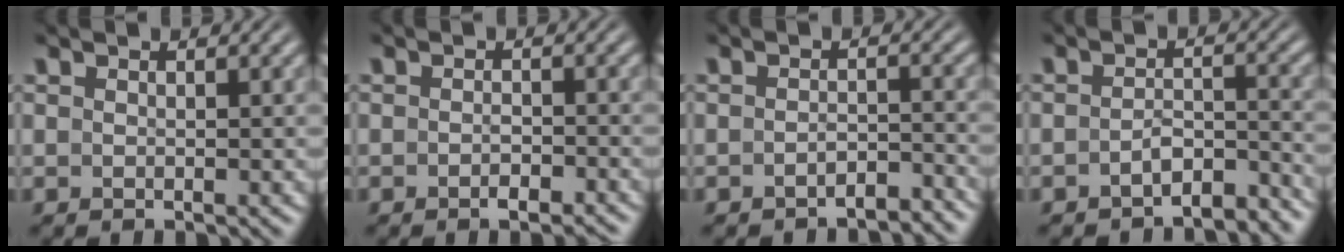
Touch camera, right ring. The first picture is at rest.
{"total": 1.6, "force": [-1.3, 0.3, 0.8], "torque": [-0.010, 0.000, -0.021]}
{"total": 3.0, "force": [-3.0, 0.3, 0.6], "torque": [-0.005, -0.006, -0.050]}
{"total": 4.9, "force": [-4.6, 1.2, 1.3], "torque": [-0.010, -0.013, -0.072]}